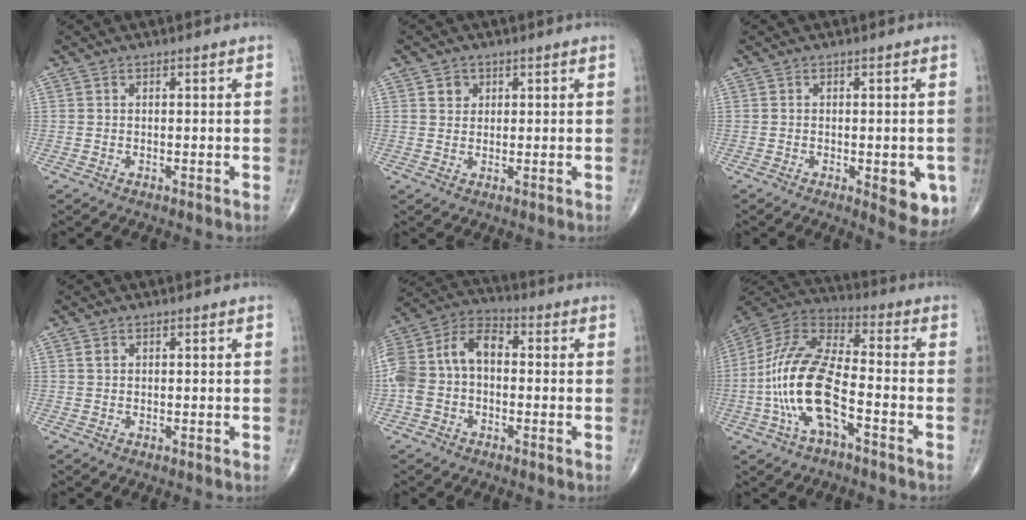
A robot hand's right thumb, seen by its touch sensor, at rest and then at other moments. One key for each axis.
{"total": 2.4, "fx": 1.0, "fy": 2.1, "fz": 0.7, "tx": 0.000, "ty": -0.005, "tz": 0.014}
{"total": 6.9, "fx": -2.0, "fy": 2.7, "fz": 6.0, "tx": -0.053, "ty": -0.008, "tz": -0.017}
{"total": 0.8, "fx": 0.4, "fy": 0.6, "fz": 0.4, "tx": -0.007, "ty": 0.002, "tz": 0.007}
{"total": 13.2, "fx": -0.4, "fy": 8.9, "fz": 9.8, "tx": -0.193, "ty": 0.047, "tz": -0.019}
{"total": 17.1, "fx": -4.9, "fy": 6.9, "fz": 14.8, "tx": -0.310, "ty": 0.042, "tz": -0.096}